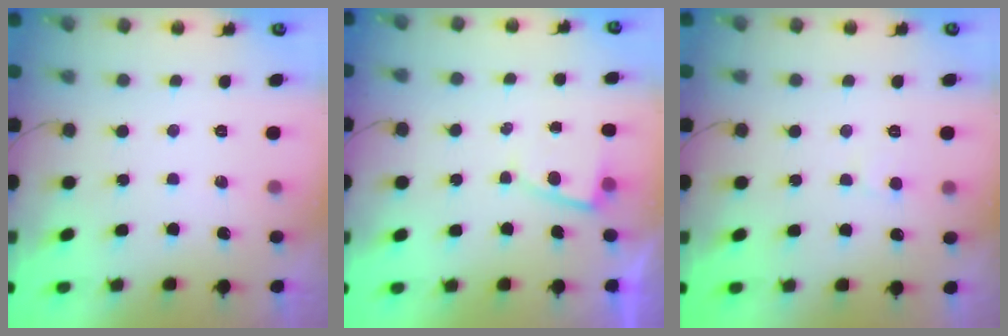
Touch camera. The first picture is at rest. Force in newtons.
{"total": 2.0, "press": 2.0, "slide": 0.2}
{"total": 4.3, "press": 4.2, "slide": 0.4}